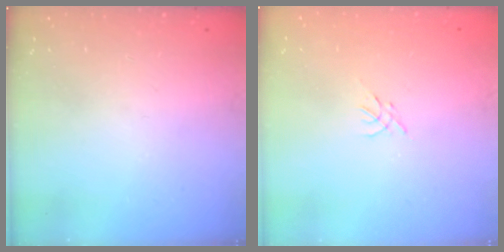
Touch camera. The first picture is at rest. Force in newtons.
{"total": 0.0}